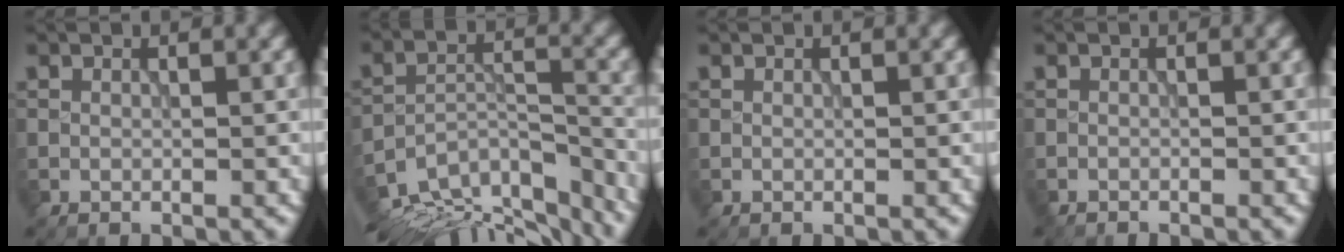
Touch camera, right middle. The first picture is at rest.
{"total": 15.2, "force": [-13.7, 4.7, 4.7], "torque": [-0.066, 0.002, -0.176]}
{"total": 0.0}
{"total": 1.1, "force": [-1.1, 0.1, 0.1], "torque": [0.007, -0.005, -0.020]}